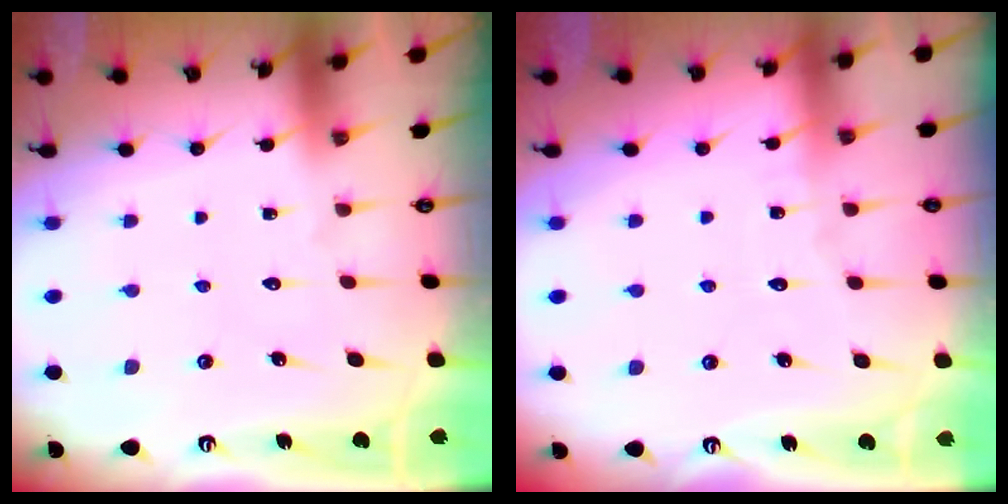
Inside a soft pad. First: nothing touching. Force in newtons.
{"total": 2.4, "press": 2.4, "slide": 0.3}